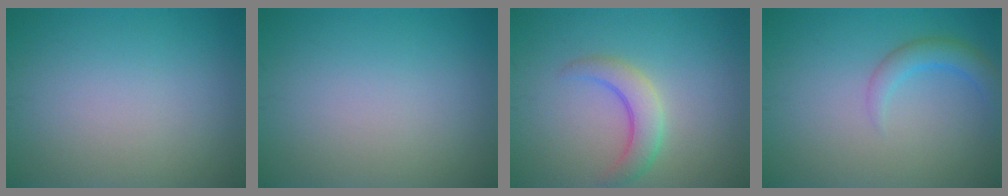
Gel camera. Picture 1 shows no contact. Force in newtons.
{"total": 0.0}
{"total": 3.2, "press": 3.2, "slide": 0.2}
{"total": 2.4, "press": 2.4, "slide": 0.3}